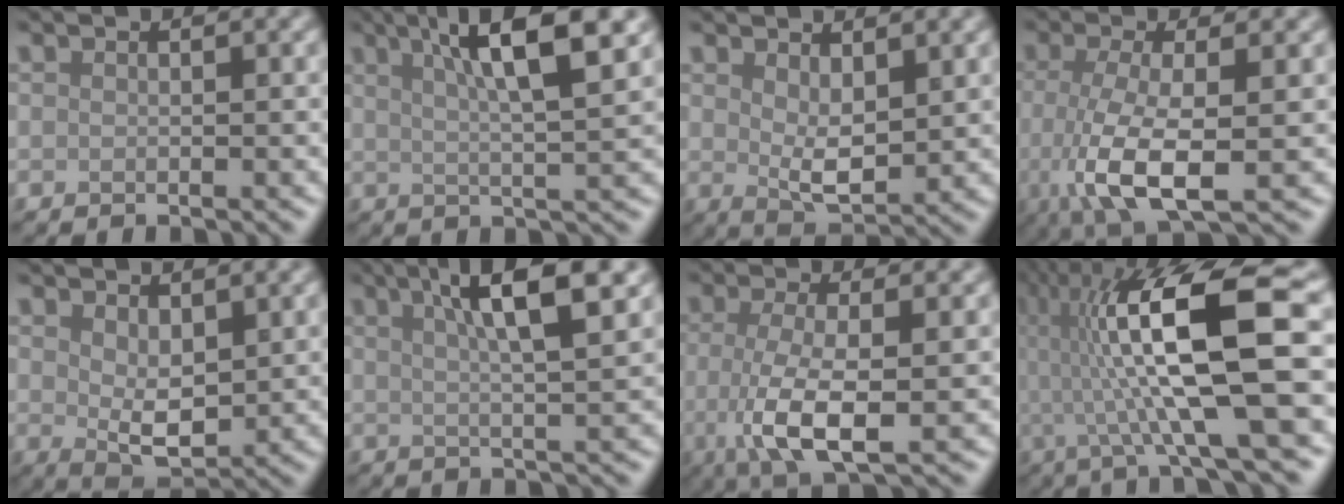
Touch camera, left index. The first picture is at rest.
{"total": 8.3, "force": [3.7, 1.7, 7.2], "torque": [-0.089, 0.016, 0.053]}
{"total": 3.5, "force": [1.4, 1.5, 2.8], "torque": [-0.055, -0.008, 0.029]}
{"total": 6.8, "force": [-1.3, 2.2, 6.3], "torque": [-0.135, -0.016, -0.021]}
{"total": 3.7, "force": [1.3, 1.9, 2.9], "torque": [-0.057, -0.008, 0.030]}
{"total": 7.3, "force": [3.2, 1.6, 6.3], "torque": [-0.074, 0.015, 0.039]}
{"total": 6.0, "force": [-0.9, 1.9, 5.6], "torque": [-0.112, -0.014, -0.015]}
{"total": 13.3, "force": [1.2, 2.9, 12.9], "torque": [-0.215, 0.021, 0.020]}